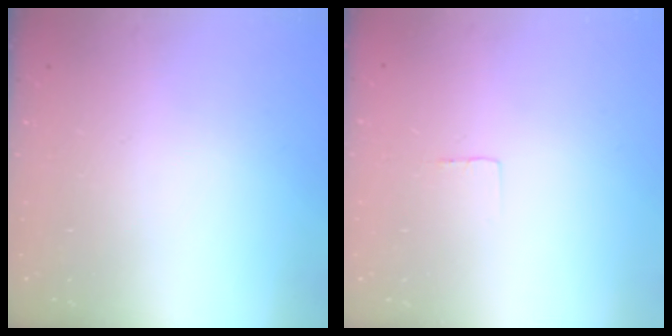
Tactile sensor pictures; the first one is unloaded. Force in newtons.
{"total": 2.3, "press": 2.3, "slide": 0.1}